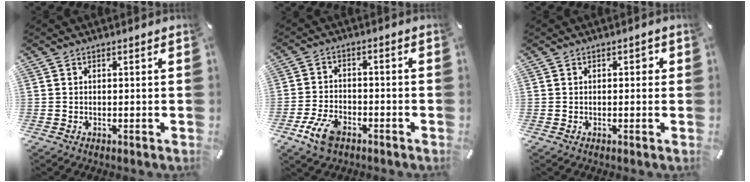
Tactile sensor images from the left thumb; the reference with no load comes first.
{"total": 7.9, "force": [-4.5, 4.3, 4.8], "torque": [-0.110, 0.014, -0.085]}
{"total": 1.4, "force": [0.2, 1.0, 1.0], "torque": [-0.012, 0.006, -0.001]}